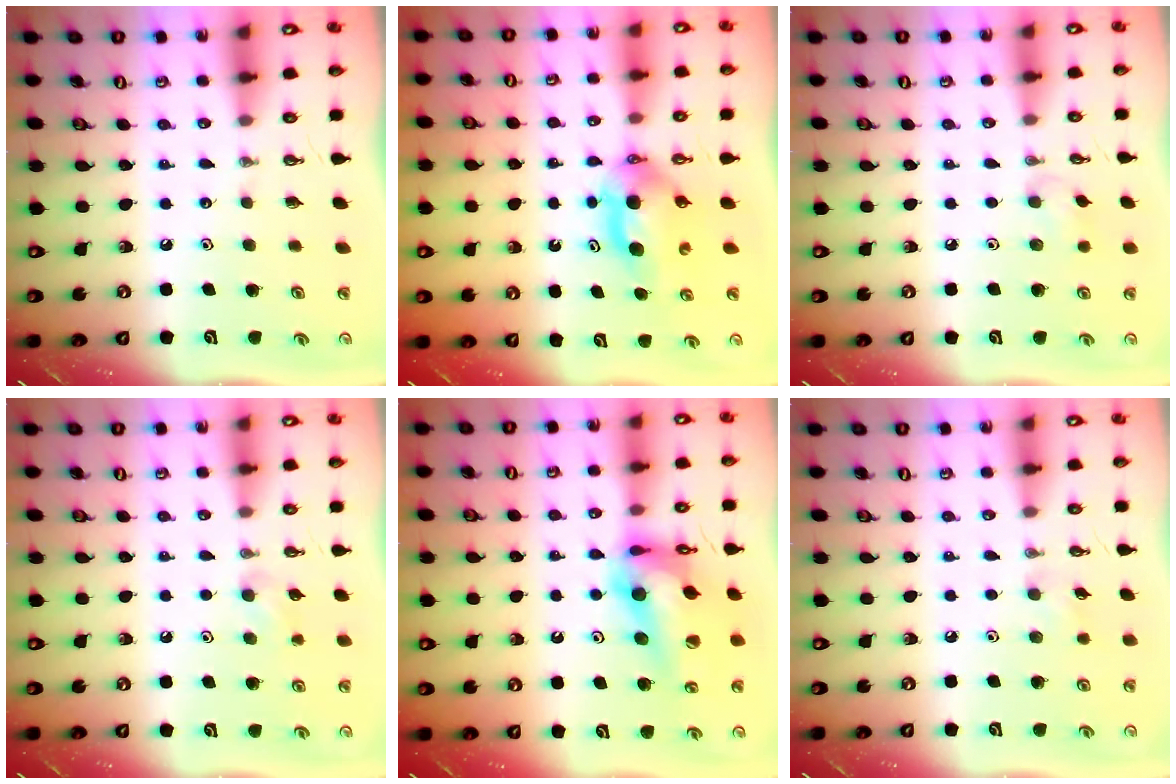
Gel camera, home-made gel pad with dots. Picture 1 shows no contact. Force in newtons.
{"total": 5.5, "press": 5.1, "slide": 2.0}
{"total": 5.6, "press": 5.5, "slide": 1.0}
{"total": 10.4, "press": 6.7, "slide": 7.9}
{"total": 16.8, "press": 16.7, "slide": 1.8}
{"total": 6.3, "press": 5.9, "slide": 2.1}